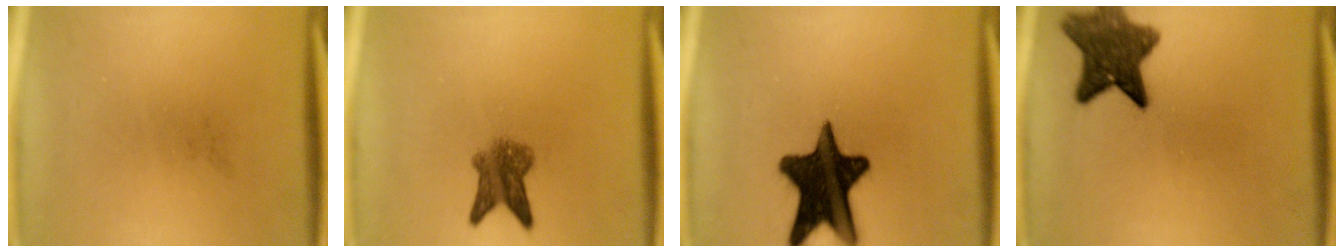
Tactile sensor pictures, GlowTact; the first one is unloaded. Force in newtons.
{"total": 5.0}
{"total": 17.0}
{"total": 8.9}